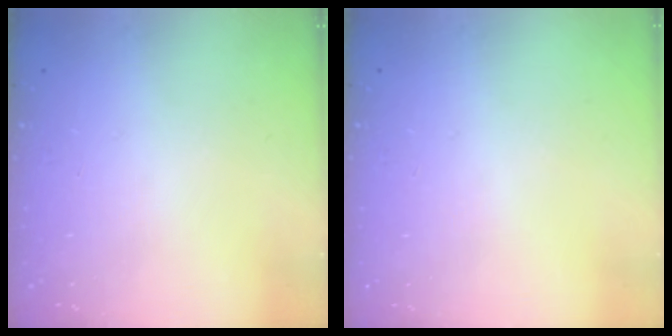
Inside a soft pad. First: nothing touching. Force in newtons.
{"total": 0.0}